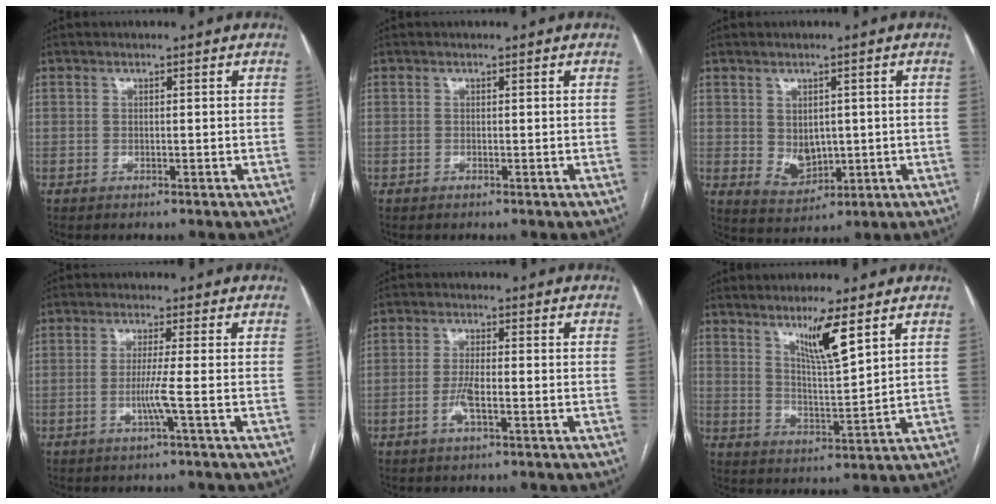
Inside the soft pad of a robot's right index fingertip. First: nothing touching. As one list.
[{"total": 0.0}, {"total": 4.9, "force": [0.3, 3.6, 3.3], "torque": [-0.058, -0.003, 0.026]}, {"total": 3.4, "force": [-0.9, -1.2, 3.1], "torque": [-0.063, -0.006, -0.018]}, {"total": 3.5, "force": [-1.2, 0.5, 3.2], "torque": [-0.067, -0.002, -0.023]}, {"total": 7.6, "force": [4.5, 0.3, 6.1], "torque": [-0.108, -0.014, 0.082]}]